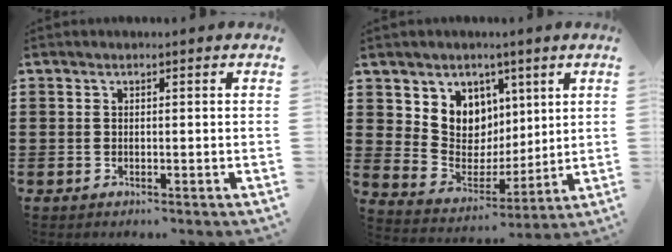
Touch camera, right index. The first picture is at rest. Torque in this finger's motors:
{"motor_torque": [1.29, 0.85, 0.20, 0.10]}